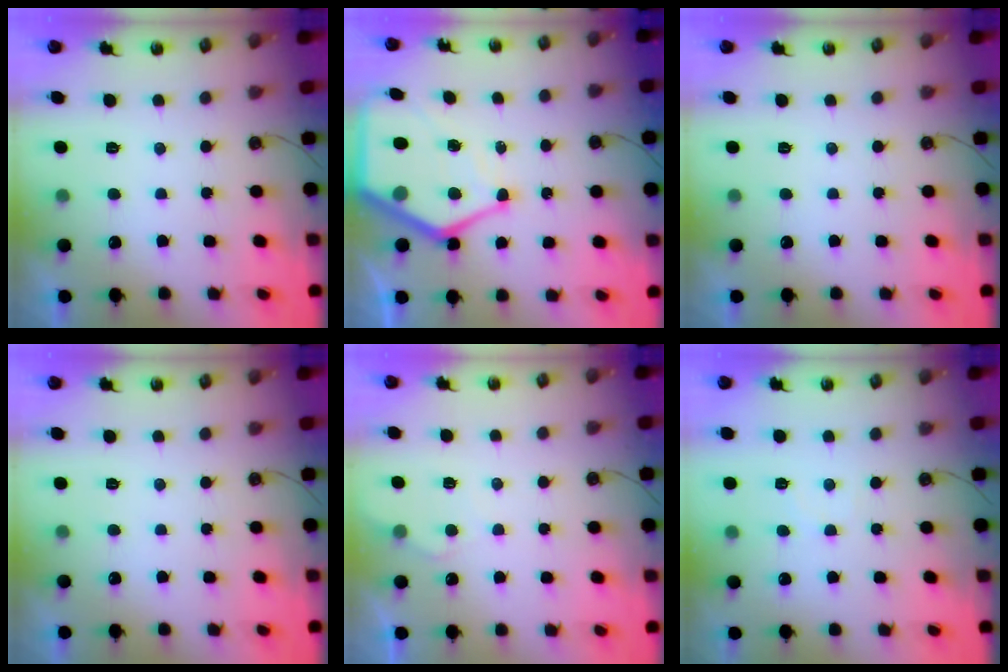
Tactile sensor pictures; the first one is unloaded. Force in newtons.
{"total": 16.3, "press": 16.2, "slide": 1.5}
{"total": 0.0}
{"total": 0.0}
{"total": 4.4, "press": 4.4, "slide": 0.6}
{"total": 4.6, "press": 4.6, "slide": 0.5}